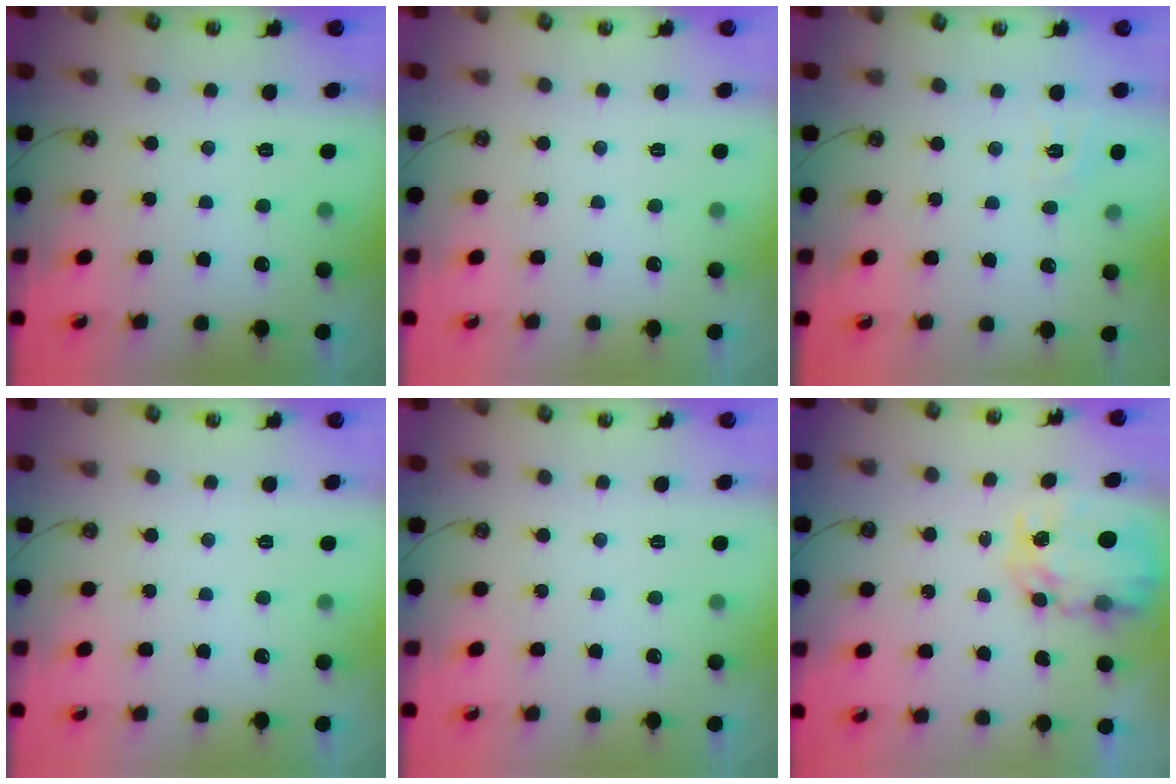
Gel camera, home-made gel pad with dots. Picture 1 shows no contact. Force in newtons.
{"total": 0.0}
{"total": 5.9, "press": 5.9, "slide": 0.3}
{"total": 0.0}
{"total": 0.0}
{"total": 7.6, "press": 7.6, "slide": 0.6}